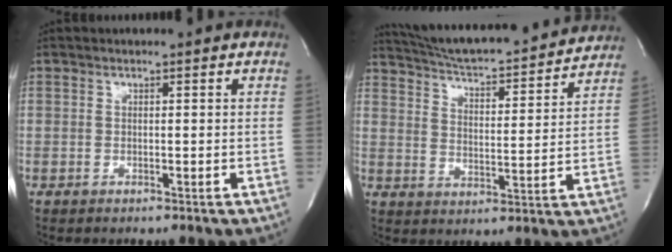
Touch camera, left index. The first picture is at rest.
{"total": 21.0, "force": [19.5, 2.6, 7.3], "torque": [-0.118, -0.005, 0.273]}